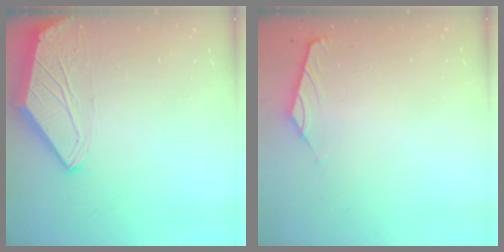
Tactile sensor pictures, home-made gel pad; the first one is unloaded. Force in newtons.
{"total": 0.0}